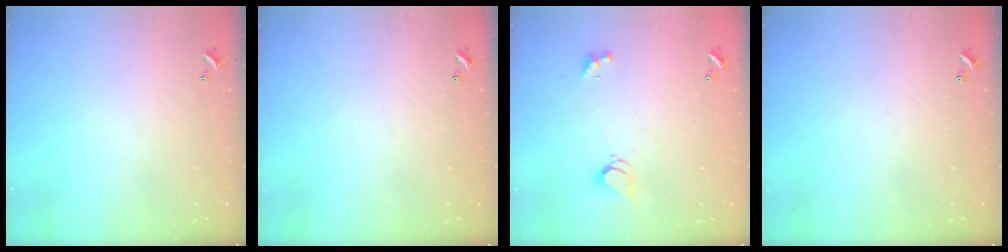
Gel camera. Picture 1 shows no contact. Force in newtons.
{"total": 0.0}
{"total": 2.3, "press": 2.3, "slide": 0.3}
{"total": 0.0}